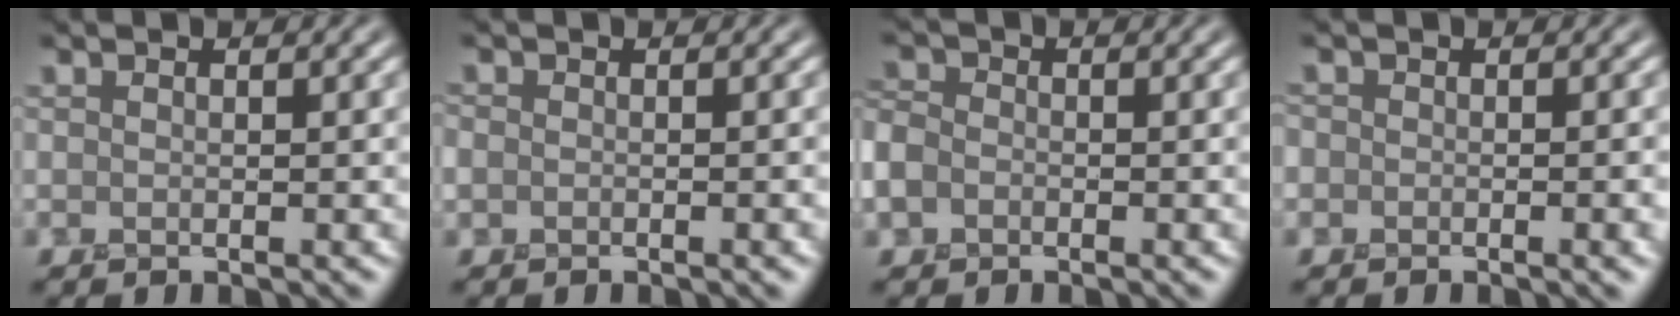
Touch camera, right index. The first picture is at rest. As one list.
[{"total": 1.9, "force": [-0.6, 1.6, 0.9], "torque": [0.012, 0.003, -0.011]}, {"total": 2.9, "force": [-0.8, 2.5, 1.1], "torque": [-0.022, 0.006, -0.022]}, {"total": 2.6, "force": [-0.8, 1.9, 1.6], "torque": [0.013, 0.002, -0.015]}]